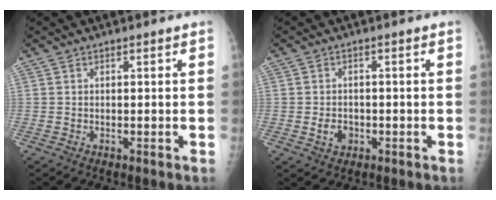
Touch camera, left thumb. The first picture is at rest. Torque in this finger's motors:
{"motor_torque": [-0.06, 0.05, 0.03, 0.02, 0.00]}